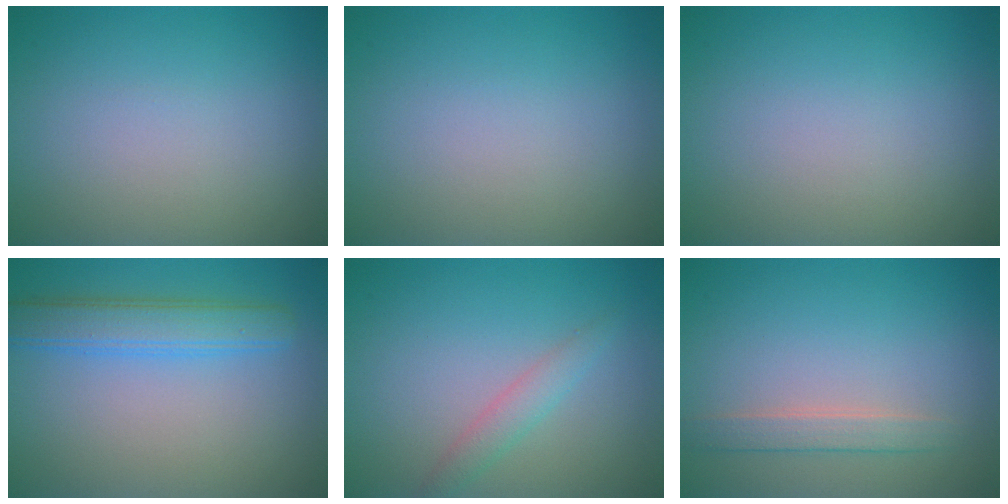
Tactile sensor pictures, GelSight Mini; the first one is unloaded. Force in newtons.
{"total": 0.0}
{"total": 0.0}
{"total": 3.9, "press": 3.9, "slide": 0.2}
{"total": 1.8, "press": 1.8, "slide": 0.0}
{"total": 1.9, "press": 1.9, "slide": 0.1}